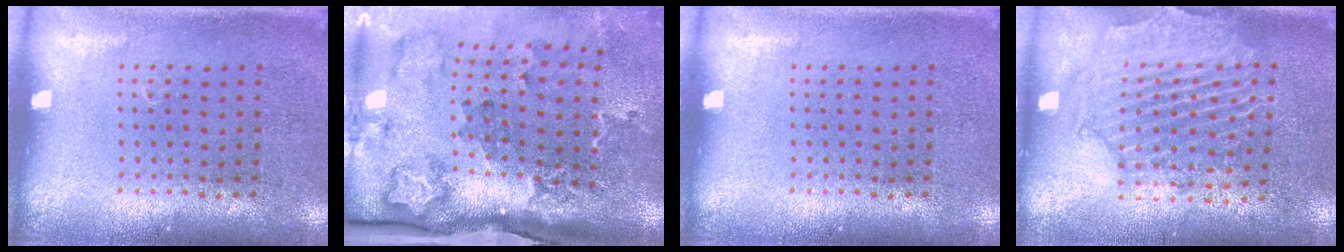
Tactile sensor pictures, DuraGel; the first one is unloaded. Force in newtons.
{"total": 2.5, "press": 2.0, "slide": 1.6}
{"total": 0.0}
{"total": 2.3, "press": 2.1, "slide": 0.7}